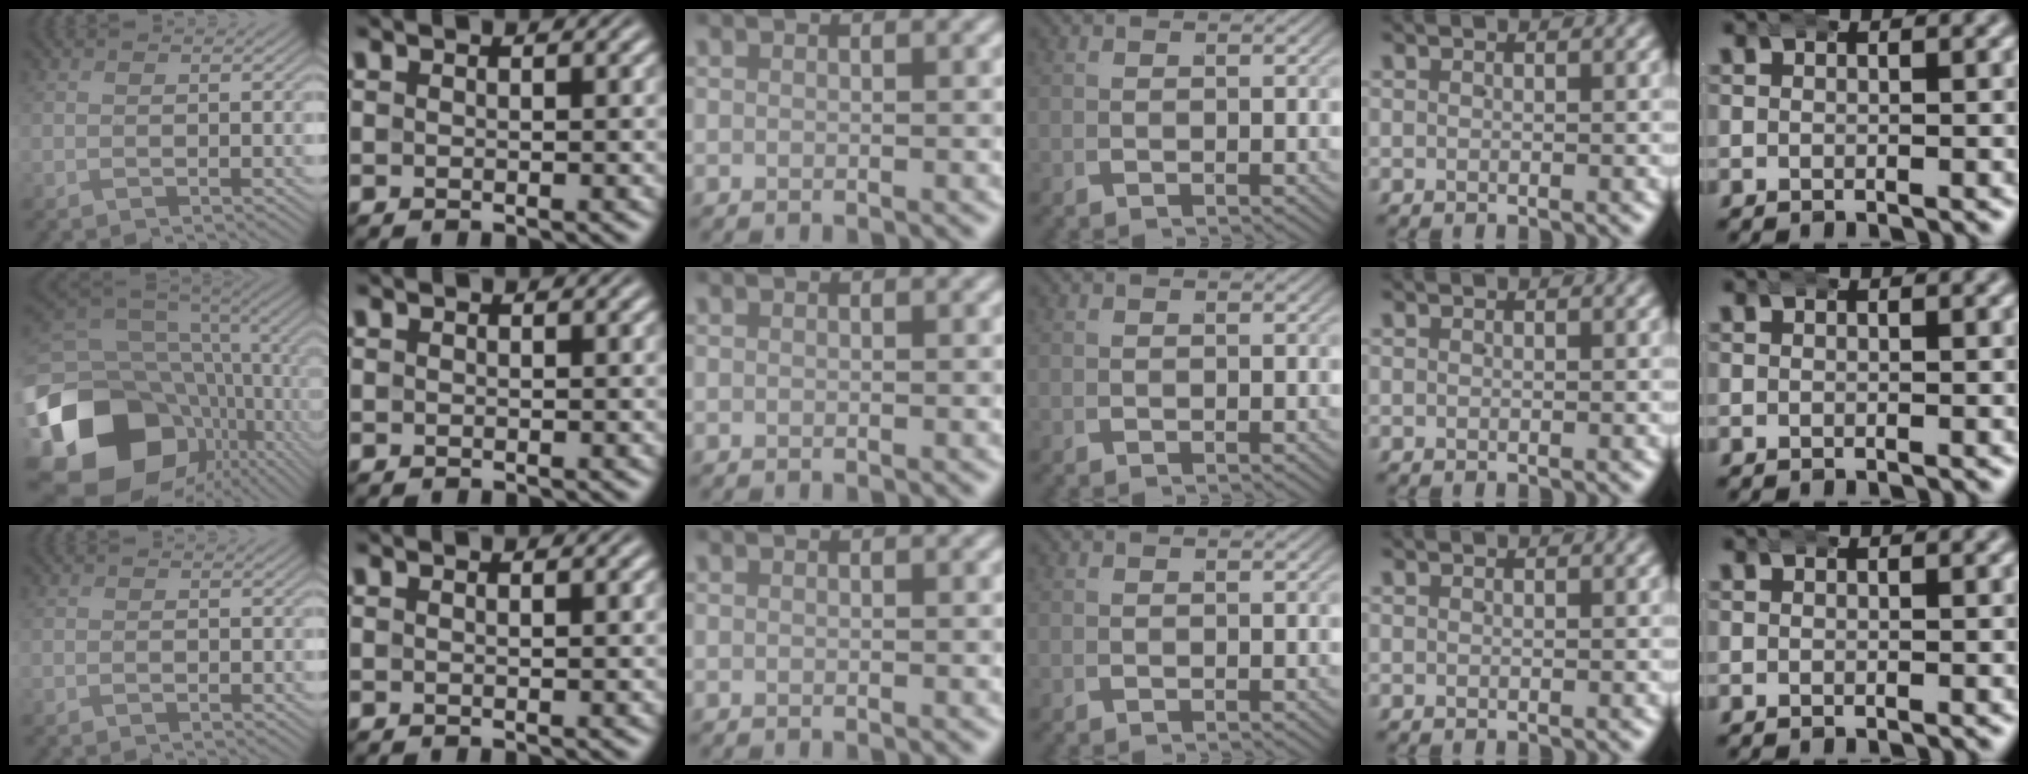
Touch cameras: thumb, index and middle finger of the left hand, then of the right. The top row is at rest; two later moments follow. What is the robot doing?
{"motion": "wrap", "object": "aluminum foil"}